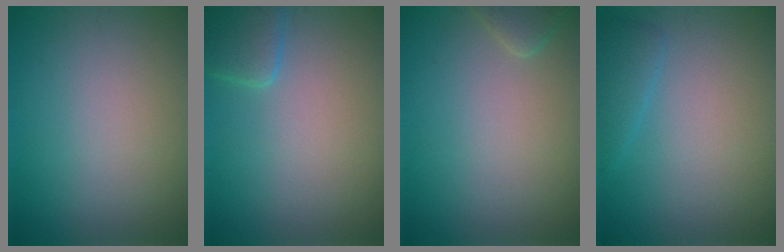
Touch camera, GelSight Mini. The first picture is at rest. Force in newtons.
{"total": 2.4, "press": 2.4, "slide": 0.1}
{"total": 1.4, "press": 1.4, "slide": 0.2}
{"total": 1.7, "press": 1.7, "slide": 0.2}